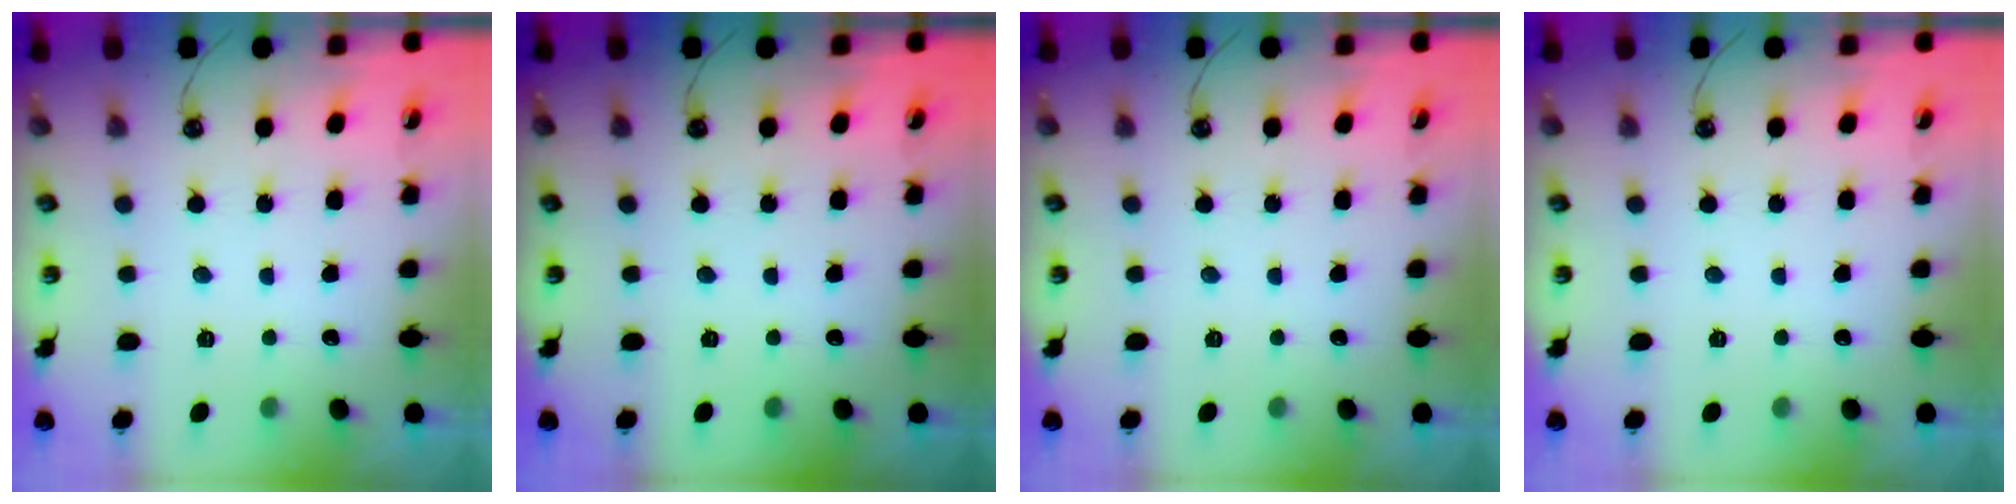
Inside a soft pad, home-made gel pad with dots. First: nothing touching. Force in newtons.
{"total": 0.0}
{"total": 0.0}
{"total": 0.0}